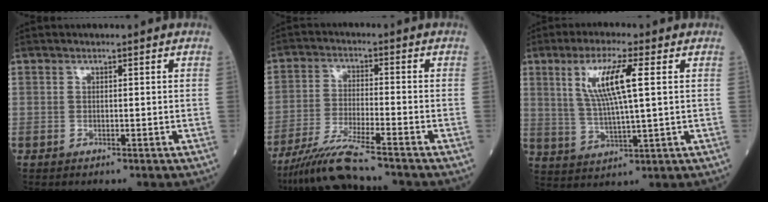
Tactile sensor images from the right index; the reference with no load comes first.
{"total": 8.4, "force": [-7.1, -0.3, 4.5], "torque": [-0.088, -0.031, -0.134]}
{"total": 9.1, "force": [2.7, 0.6, 8.7], "torque": [-0.176, 0.003, 0.054]}